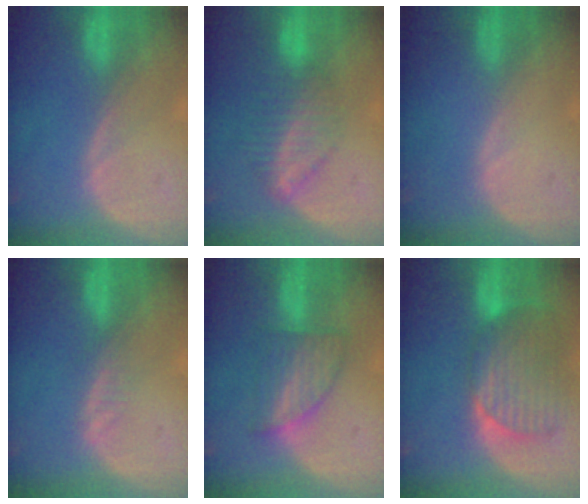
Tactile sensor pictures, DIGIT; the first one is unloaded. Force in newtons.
{"total": 7.0, "press": 6.0, "slide": 3.6}
{"total": 0.0}
{"total": 1.6, "press": 1.6, "slide": 0.1}
{"total": 6.0, "press": 5.9, "slide": 1.0}
{"total": 9.5, "press": 8.4, "slide": 4.4}